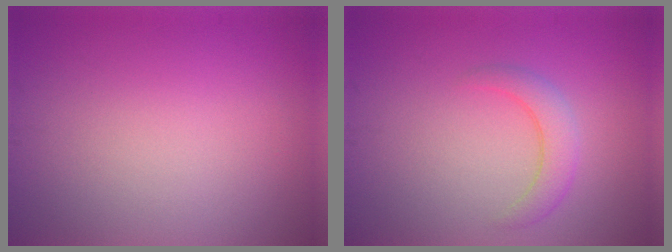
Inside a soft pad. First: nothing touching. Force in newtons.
{"total": 2.4, "press": 2.4, "slide": 0.1}